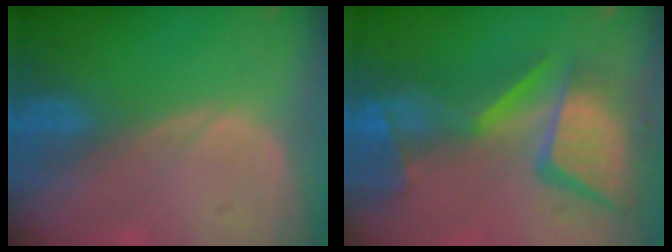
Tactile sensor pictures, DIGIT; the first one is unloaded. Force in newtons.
{"total": 14.0, "press": 11.3, "slide": 8.2}